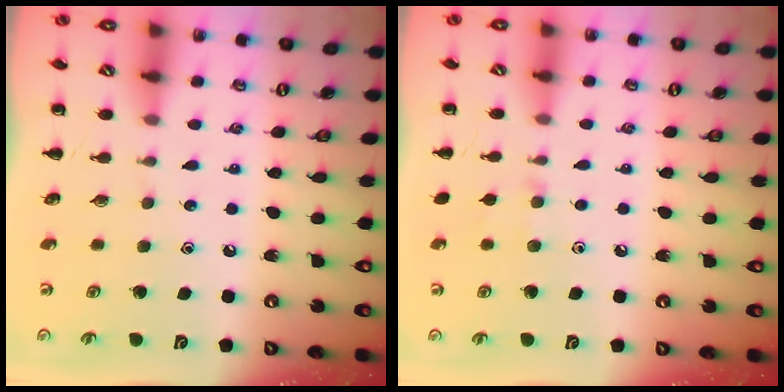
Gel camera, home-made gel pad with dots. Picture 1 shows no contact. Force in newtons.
{"total": 5.1, "press": 4.9, "slide": 1.6}